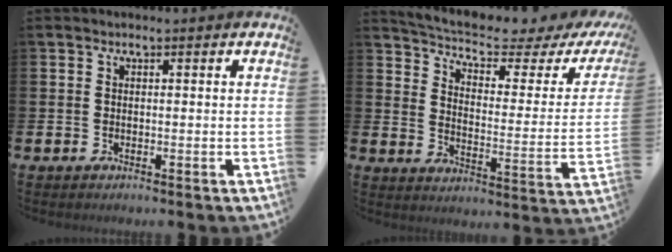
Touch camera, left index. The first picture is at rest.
{"total": 5.8, "force": [5.3, 0.7, 2.4], "torque": [-0.074, -0.042, 0.084]}